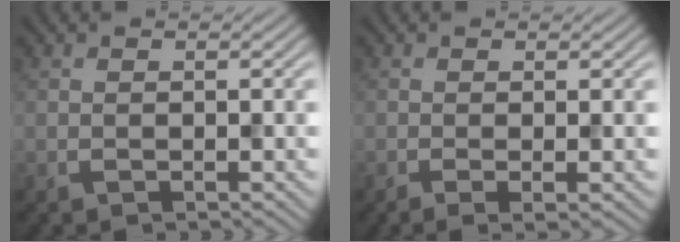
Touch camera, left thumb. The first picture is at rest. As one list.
[{"total": 1.9, "force": [-0.4, 0.4, 1.8], "torque": [-0.027, -0.005, -0.008]}]